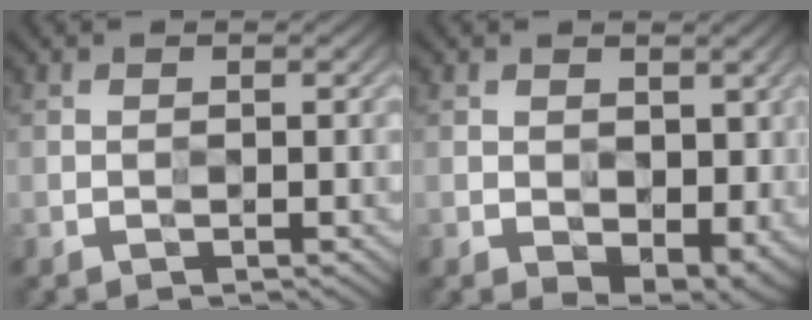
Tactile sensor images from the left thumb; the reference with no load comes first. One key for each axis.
{"total": 4.3, "fx": 0.3, "fy": 3.0, "fz": 3.0, "tx": -0.055, "ty": -0.019, "tz": 0.008}